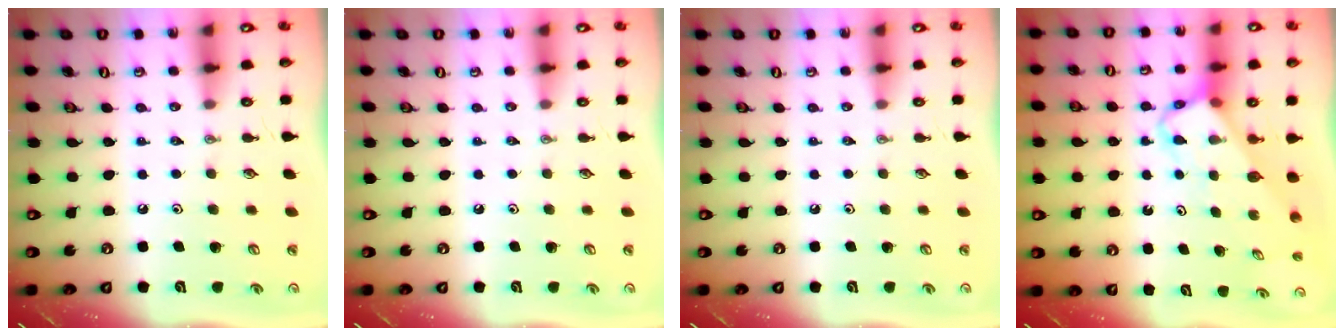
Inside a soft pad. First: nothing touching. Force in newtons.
{"total": 0.0}
{"total": 0.0}
{"total": 3.9, "press": 3.9, "slide": 0.3}